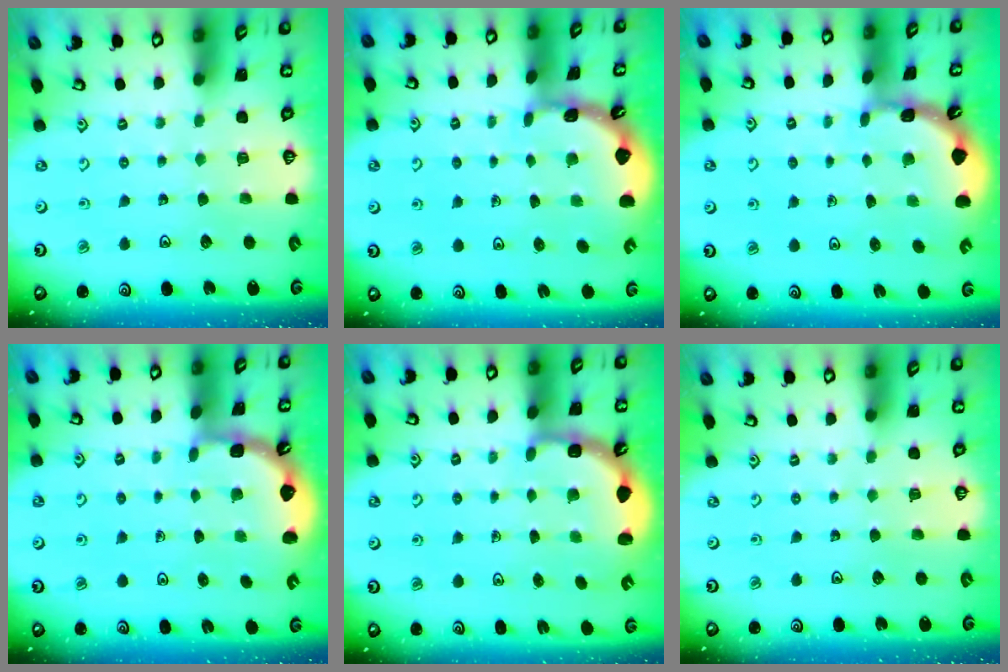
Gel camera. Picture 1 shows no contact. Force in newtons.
{"total": 1.6, "press": 1.6, "slide": 0.1}
{"total": 1.8, "press": 1.8, "slide": 0.1}
{"total": 2.0, "press": 2.0, "slide": 0.2}
{"total": 3.1, "press": 2.4, "slide": 2.0}
{"total": 0.0}